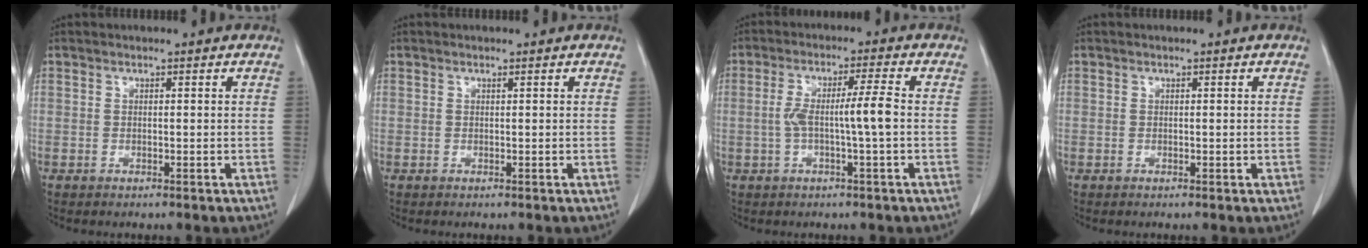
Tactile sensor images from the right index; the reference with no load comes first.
{"total": 0.0}
{"total": 6.0, "force": [-0.7, -0.3, 6.0], "torque": [-0.117, 0.013, -0.011]}
{"total": 0.6, "force": [-0.1, 0.2, 0.5], "torque": [-0.009, -0.002, 0.001]}